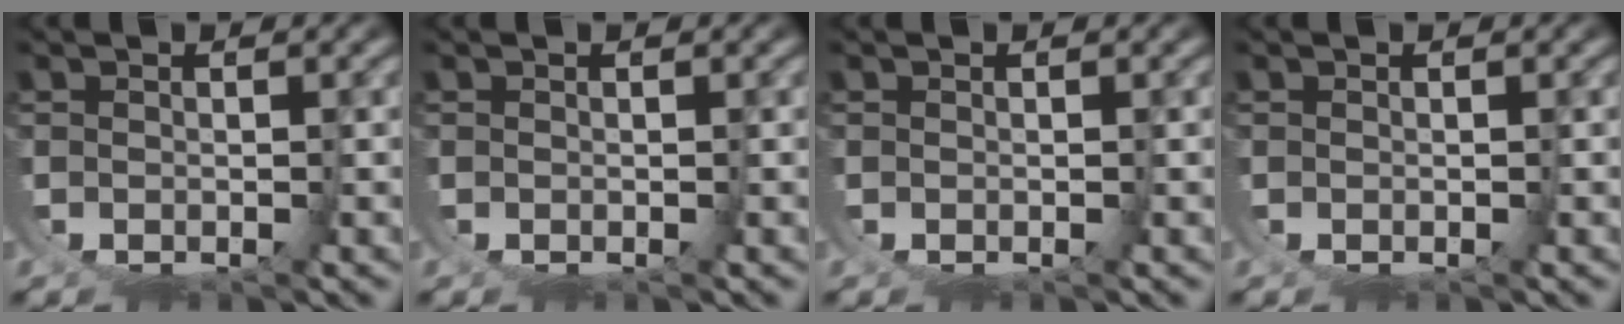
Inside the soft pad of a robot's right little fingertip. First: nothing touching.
{"total": 0.0}
{"total": 0.0}
{"total": 0.0}